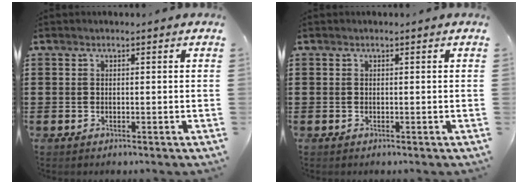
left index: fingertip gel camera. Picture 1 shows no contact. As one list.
[{"total": 0.0}]